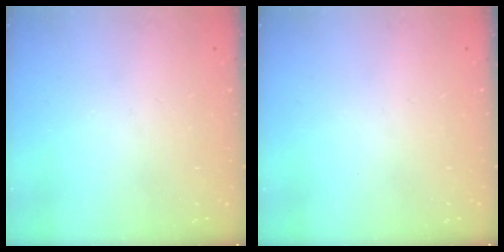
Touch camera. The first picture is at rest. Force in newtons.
{"total": 0.0}